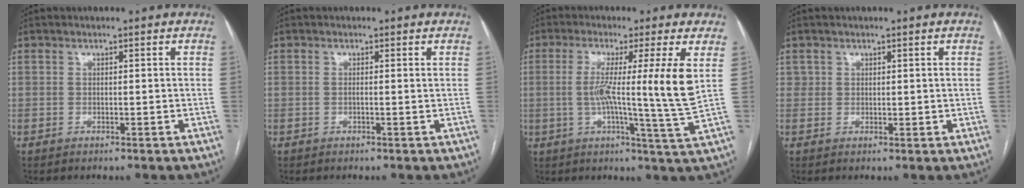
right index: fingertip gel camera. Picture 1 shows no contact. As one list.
[{"total": 0.7, "force": [0.2, -0.1, 0.7], "torque": [-0.013, 0.000, 0.002]}, {"total": 11.4, "force": [1.5, -2.2, 11.1], "torque": [-0.183, -0.015, 0.021]}, {"total": 1.6, "force": [0.9, 1.3, 0.2], "torque": [0.011, -0.005, 0.011]}]